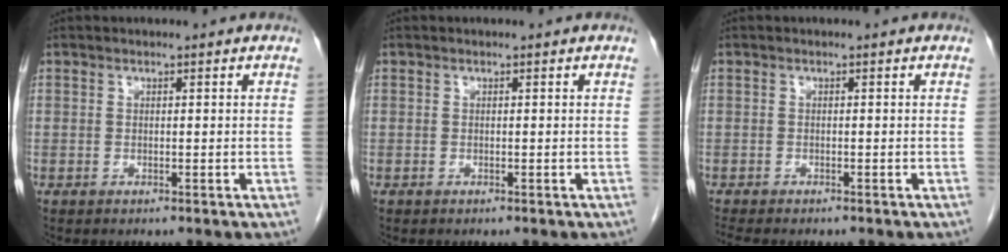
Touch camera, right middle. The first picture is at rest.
{"total": 0.0}
{"total": 4.7, "force": [-4.1, 1.1, 2.1], "torque": [-0.029, -0.010, -0.061]}